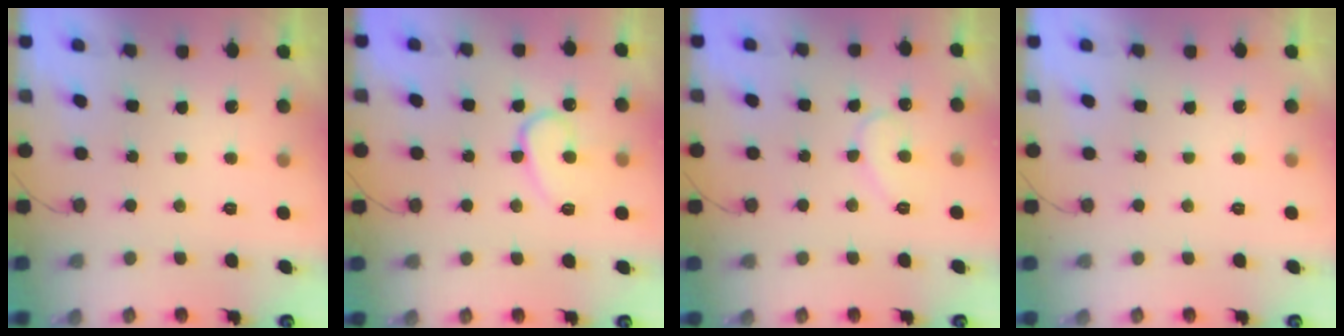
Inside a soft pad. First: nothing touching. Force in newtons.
{"total": 10.8, "press": 10.8, "slide": 1.0}
{"total": 9.0, "press": 9.0, "slide": 0.7}
{"total": 0.0}